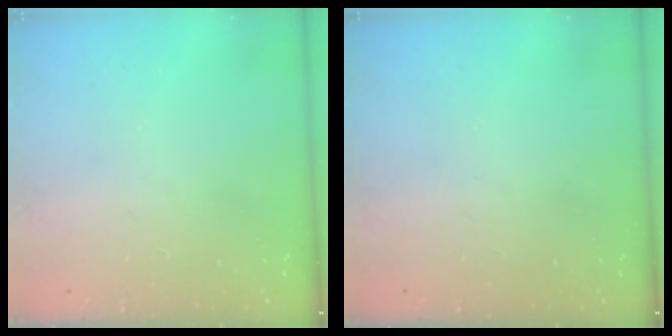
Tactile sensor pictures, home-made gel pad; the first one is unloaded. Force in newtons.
{"total": 0.0}